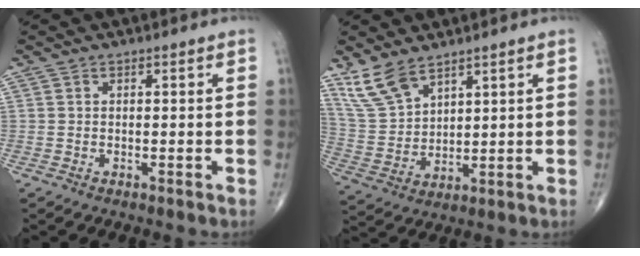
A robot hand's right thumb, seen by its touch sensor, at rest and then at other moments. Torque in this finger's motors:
{"motor_torque": [-0.77, 1.03, -0.18, 0.25, 0.07]}